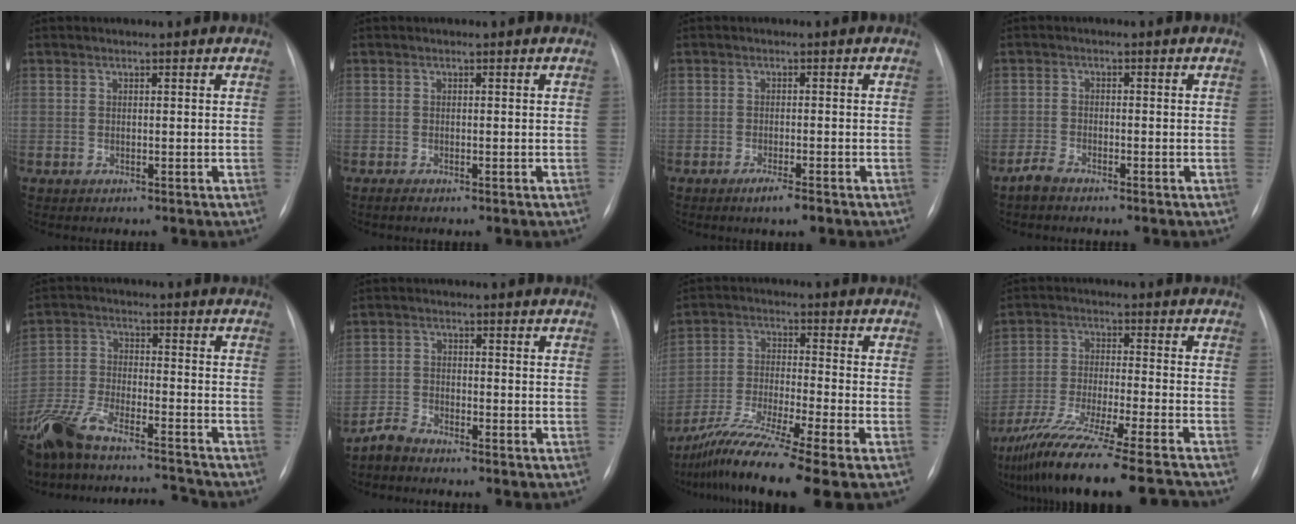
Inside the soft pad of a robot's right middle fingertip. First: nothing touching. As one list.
[{"total": 0.7, "force": [-0.5, 0.0, 0.5], "torque": [-0.017, -0.005, -0.008]}, {"total": 2.8, "force": [-1.9, 0.1, 2.0], "torque": [-0.040, -0.007, -0.031]}, {"total": 2.2, "force": [-1.9, 0.3, 1.0], "torque": [-0.034, -0.006, -0.038]}, {"total": 17.2, "force": [-15.5, 2.0, 7.0], "torque": [-0.159, 0.005, -0.270]}, {"total": 2.8, "force": [-2.7, 0.4, 0.4], "torque": [-0.015, -0.009, -0.055]}, {"total": 12.4, "force": [-9.3, -1.2, 8.0], "torque": [-0.158, -0.029, -0.165]}, {"total": 18.8, "force": [-15.9, -1.1, 10.0], "torque": [-0.179, -0.051, -0.266]}]